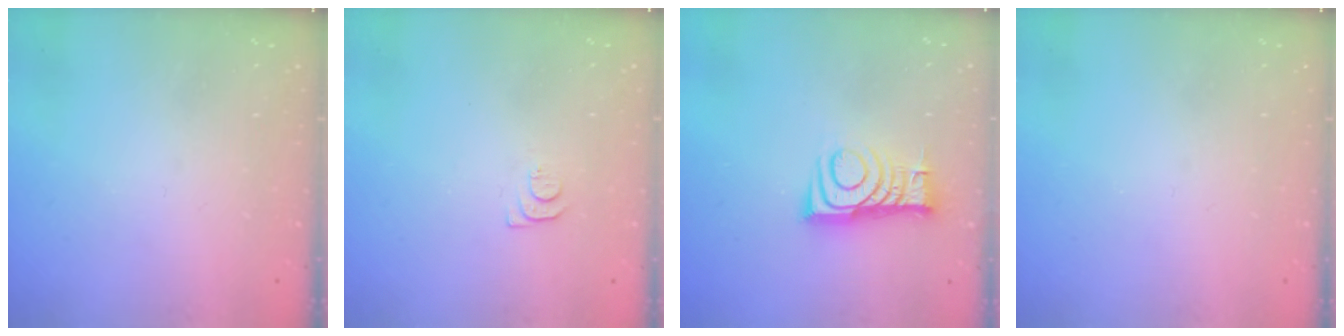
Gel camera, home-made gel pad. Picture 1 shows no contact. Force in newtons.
{"total": 4.6, "press": 4.6, "slide": 0.6}
{"total": 10.1, "press": 10.1, "slide": 0.3}
{"total": 0.0}